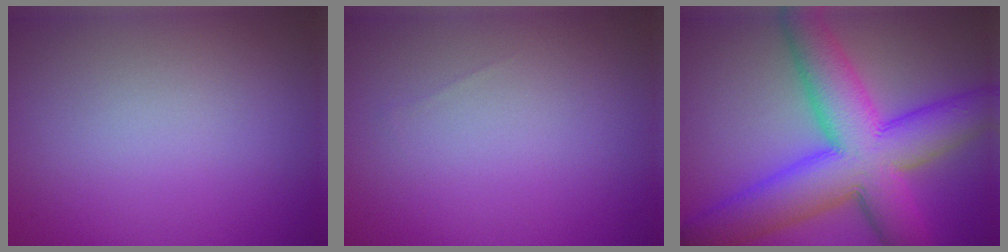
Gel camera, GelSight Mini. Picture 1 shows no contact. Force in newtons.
{"total": 0.0}
{"total": 12.4, "press": 12.4, "slide": 0.3}